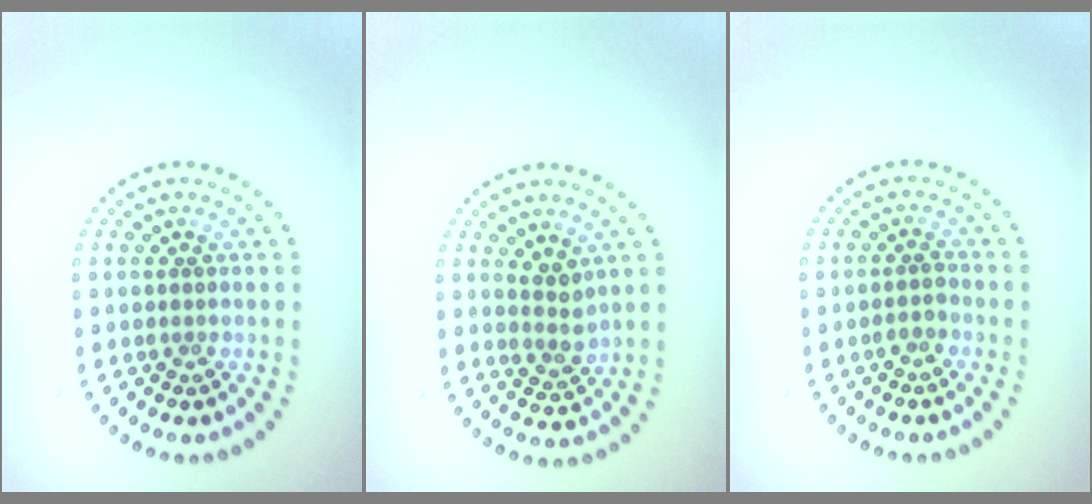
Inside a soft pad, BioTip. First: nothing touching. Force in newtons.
{"total": 2.1, "press": 1.7, "slide": 1.1}
{"total": 1.4, "press": 1.2, "slide": 0.7}